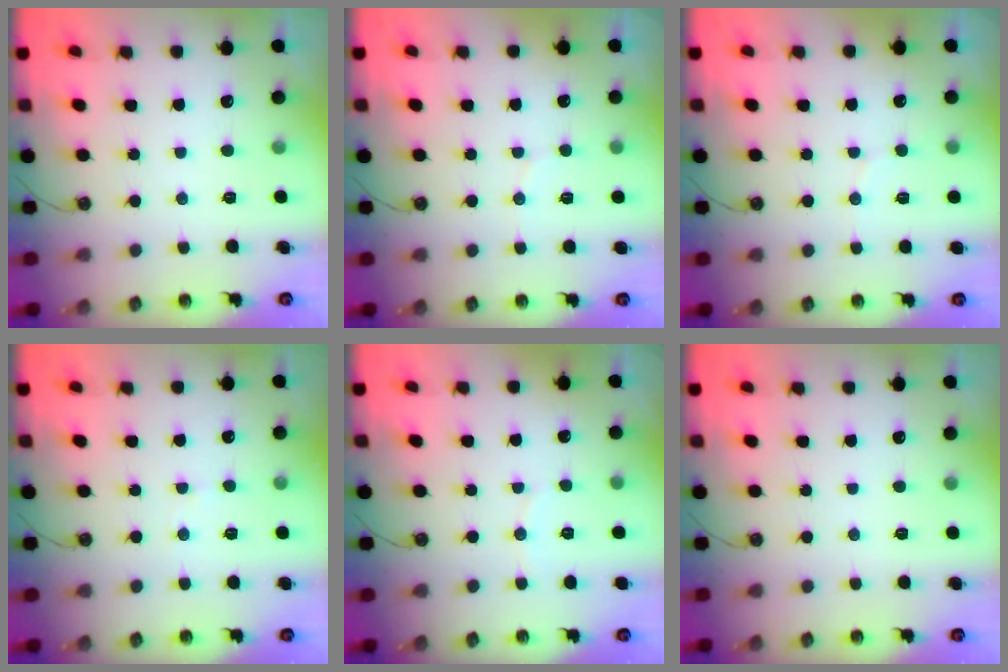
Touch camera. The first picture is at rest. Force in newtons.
{"total": 5.1, "press": 4.8, "slide": 1.6}
{"total": 5.1, "press": 4.8, "slide": 1.6}
{"total": 5.9, "press": 5.8, "slide": 0.6}
{"total": 3.0, "press": 3.0, "slide": 0.2}
{"total": 0.0}